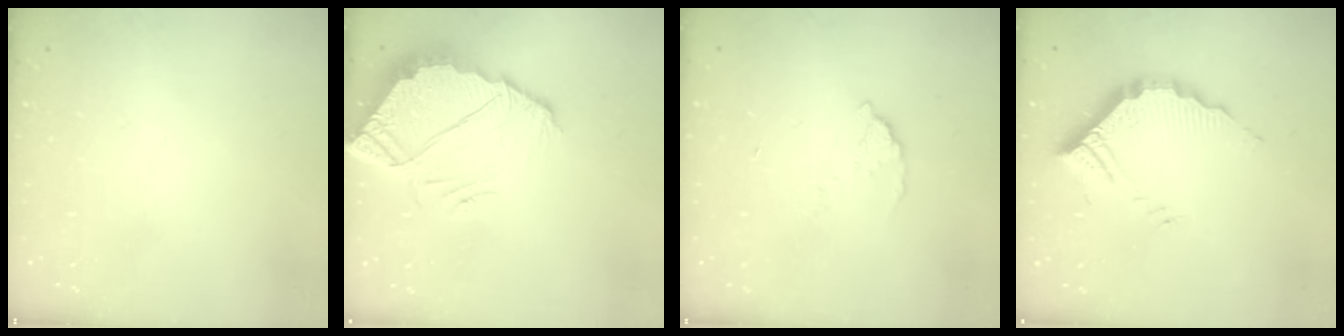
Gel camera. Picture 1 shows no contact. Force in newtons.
{"total": 6.1, "press": 6.1, "slide": 0.3}
{"total": 2.7, "press": 2.7, "slide": 0.1}
{"total": 10.6, "press": 10.6, "slide": 0.3}